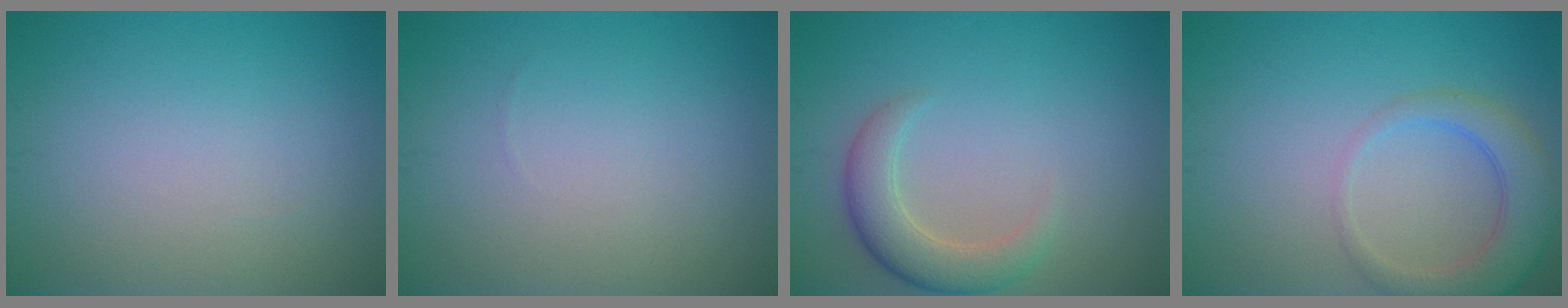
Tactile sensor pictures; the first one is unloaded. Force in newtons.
{"total": 0.0}
{"total": 3.9, "press": 3.9, "slide": 0.1}
{"total": 4.4, "press": 4.3, "slide": 0.6}